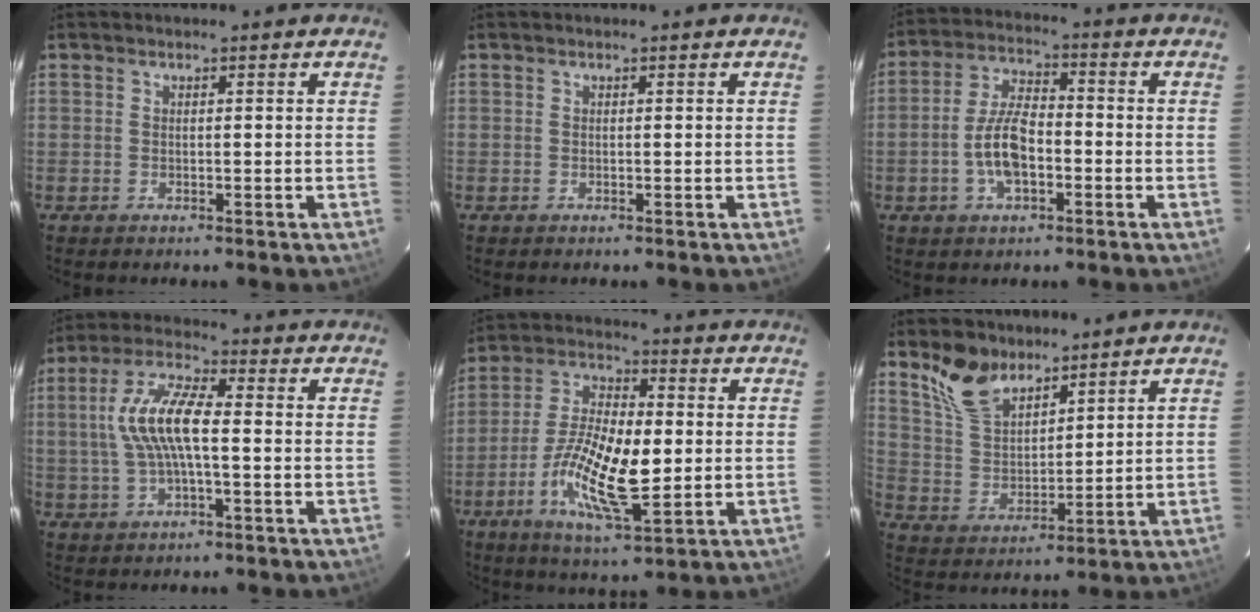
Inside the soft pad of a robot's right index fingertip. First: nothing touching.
{"total": 0.0}
{"total": 8.6, "force": [-2.6, 3.7, 7.3], "torque": [-0.151, 0.009, -0.046]}
{"total": 10.4, "force": [-0.1, 3.2, 9.9], "torque": [-0.200, 0.014, -0.002]}
{"total": 14.4, "force": [-2.5, 5.1, 13.2], "torque": [-0.262, -0.004, -0.049]}
{"total": 9.8, "force": [7.4, 4.7, 4.5], "torque": [-0.090, 0.013, 0.152]}